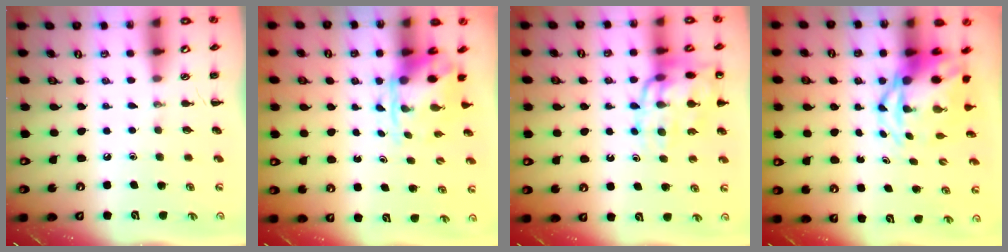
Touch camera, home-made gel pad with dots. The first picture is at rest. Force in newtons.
{"total": 3.6, "press": 3.5, "slide": 1.0}
{"total": 15.2, "press": 15.0, "slide": 2.0}
{"total": 7.4, "press": 7.1, "slide": 2.1}